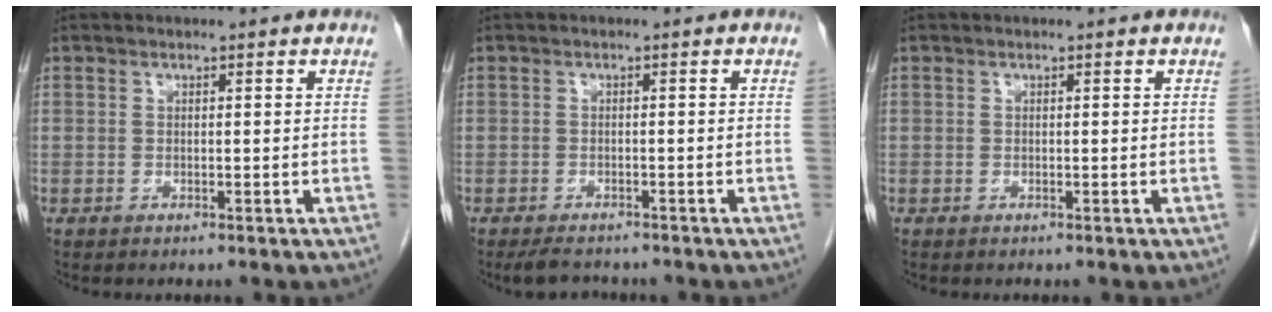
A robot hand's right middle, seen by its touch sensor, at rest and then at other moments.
{"total": 3.4, "force": [-3.0, 1.1, 1.3], "torque": [-0.026, -0.008, -0.046]}
{"total": 0.0}